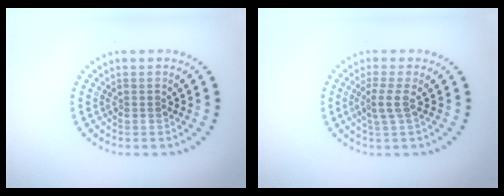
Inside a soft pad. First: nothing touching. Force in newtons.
{"total": 1.8, "press": 1.2, "slide": 1.3}